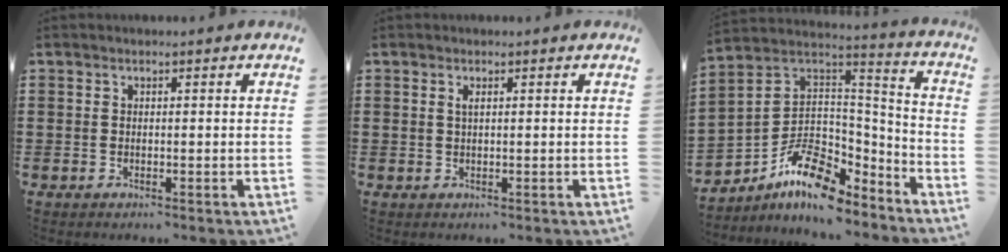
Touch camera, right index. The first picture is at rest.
{"total": 0.9, "force": [0.3, 0.2, 0.8], "torque": [-0.017, 0.003, 0.005]}
{"total": 10.4, "force": [-6.7, 5.2, 6.0], "torque": [-0.127, 0.013, -0.127]}